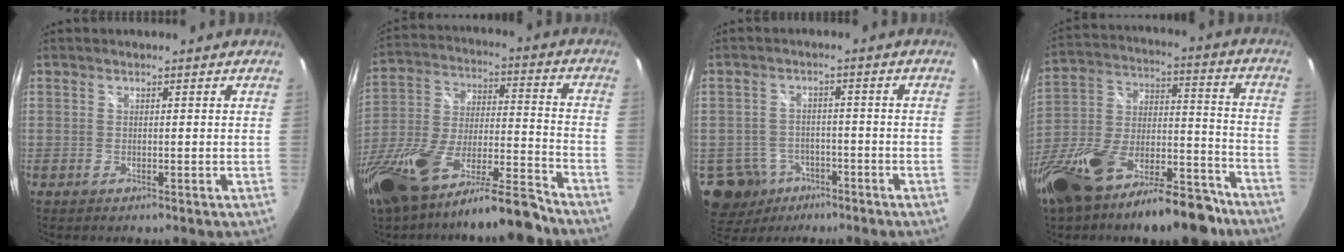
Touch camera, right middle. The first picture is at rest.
{"total": 22.3, "force": [-16.2, 5.1, 14.3], "torque": [-0.287, -0.042, -0.277]}
{"total": 9.3, "force": [-5.2, 7.3, 2.7], "torque": [-0.085, 0.006, -0.072]}
{"total": 24.4, "force": [-15.6, 10.5, 15.5], "torque": [-0.289, 0.007, -0.247]}